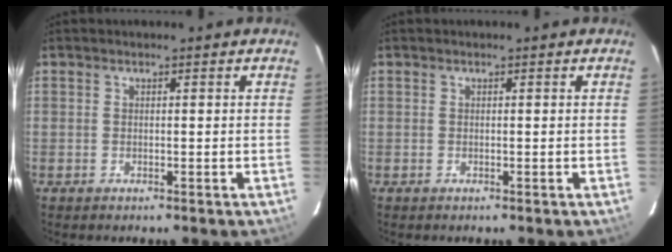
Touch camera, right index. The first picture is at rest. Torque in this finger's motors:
{"motor_torque": [0.00, 0.00, 0.00, 0.00]}